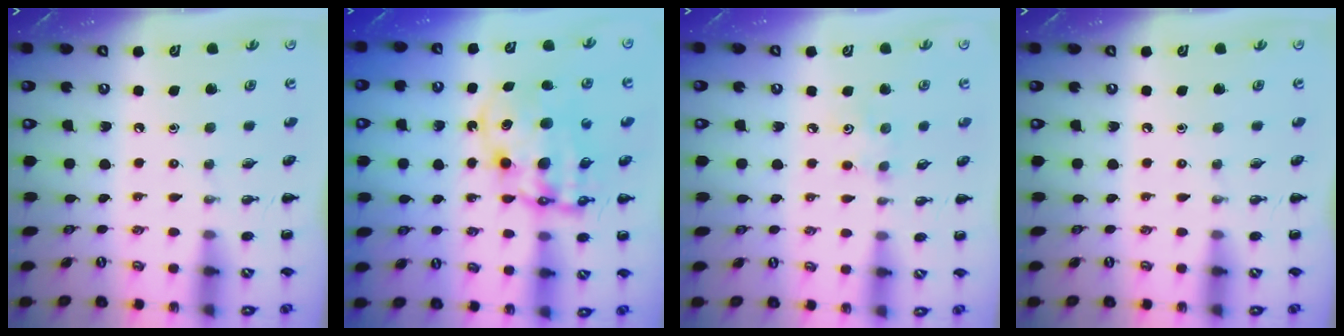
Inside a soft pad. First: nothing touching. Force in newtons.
{"total": 10.6, "press": 10.3, "slide": 2.5}
{"total": 3.4, "press": 3.3, "slide": 0.9}
{"total": 0.0}